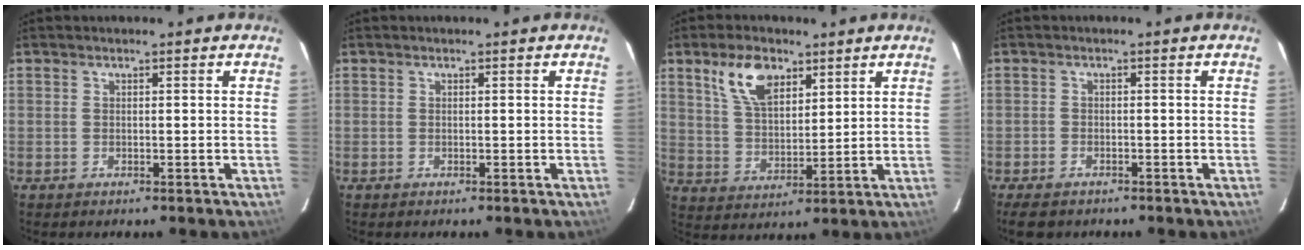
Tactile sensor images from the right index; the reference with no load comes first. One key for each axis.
{"total": 0.0}
{"total": 9.9, "fx": 5.6, "fy": 5.1, "fz": 6.3, "tx": -0.118, "ty": 0.016, "tz": 0.111}
{"total": 4.7, "fx": -3.6, "fy": 2.5, "fz": 1.8, "tx": -0.051, "ty": -0.006, "tz": -0.059}